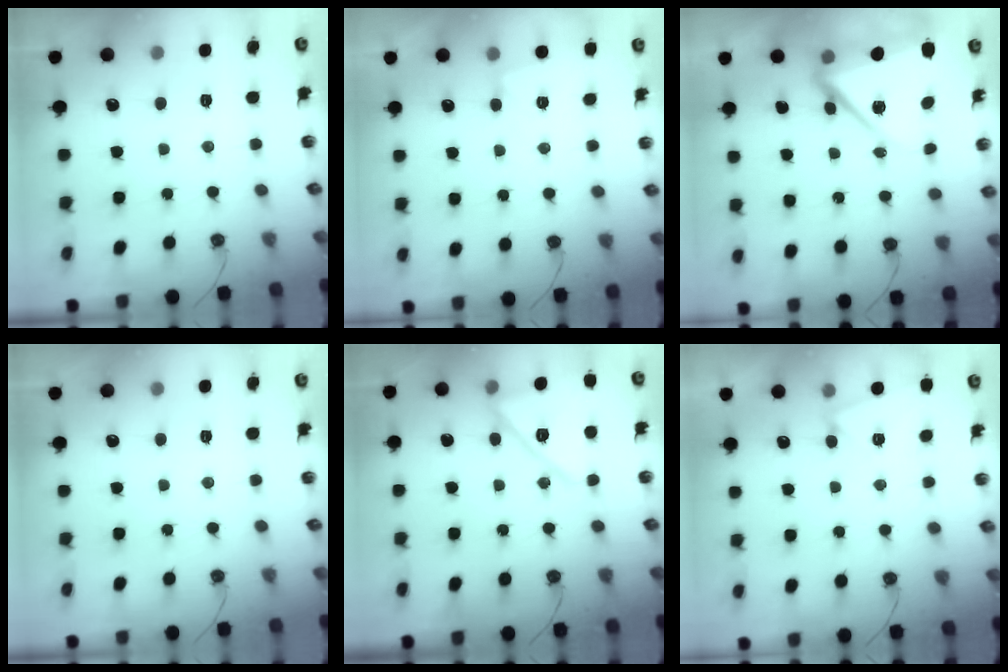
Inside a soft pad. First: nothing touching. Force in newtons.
{"total": 2.1, "press": 1.9, "slide": 0.9}
{"total": 10.1, "press": 10.1, "slide": 0.9}
{"total": 0.0}
{"total": 15.6, "press": 15.6, "slide": 0.8}
{"total": 3.0, "press": 2.5, "slide": 1.7}